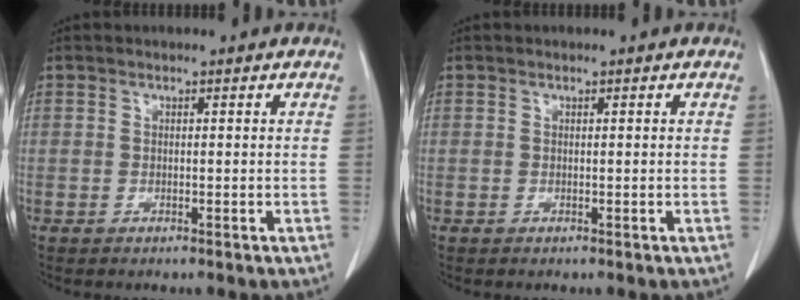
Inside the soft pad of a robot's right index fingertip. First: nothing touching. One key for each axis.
{"total": 0.0}